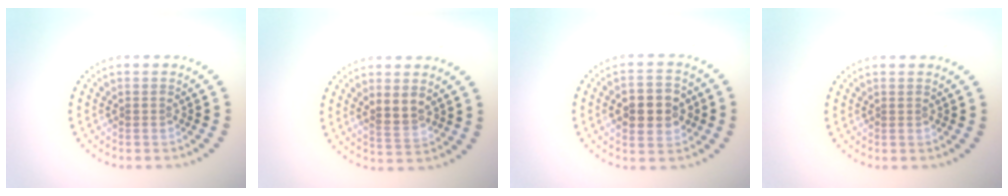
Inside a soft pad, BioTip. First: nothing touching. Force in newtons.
{"total": 2.4, "press": 2.4, "slide": 0.7}
{"total": 5.1, "press": 5.0, "slide": 0.3}
{"total": 0.0}